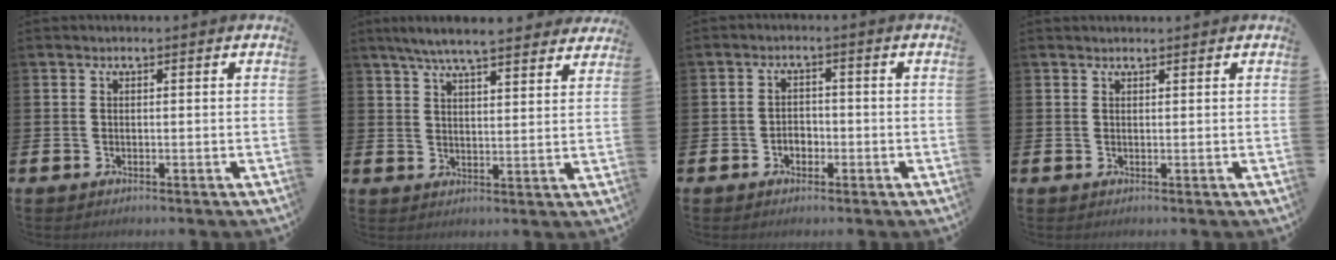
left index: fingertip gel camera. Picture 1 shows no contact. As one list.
[{"total": 6.9, "force": [6.4, 0.6, 2.4], "torque": [-0.057, -0.026, 0.114]}, {"total": 2.0, "force": [-0.9, 1.6, 0.8], "torque": [-0.012, 0.002, -0.023]}, {"total": 0.9, "force": [0.9, 0.0, 0.0], "torque": [0.013, -0.005, 0.013]}]